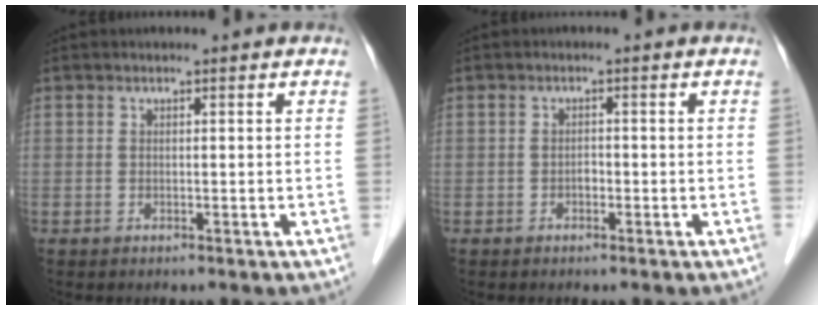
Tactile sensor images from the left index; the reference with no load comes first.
{"total": 0.9, "force": [-0.5, 0.5, 0.6], "torque": [-0.008, 0.002, -0.011]}